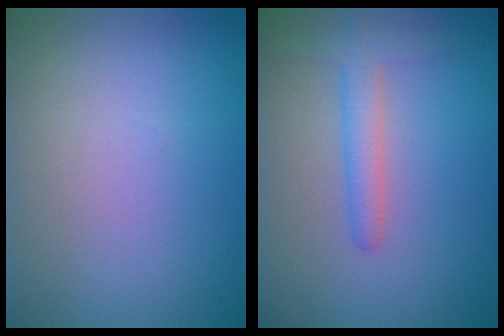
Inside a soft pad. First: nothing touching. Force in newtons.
{"total": 2.6, "press": 2.6, "slide": 0.1}